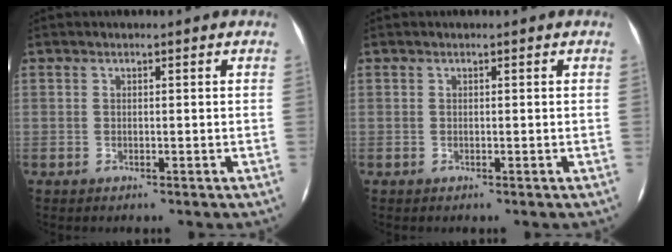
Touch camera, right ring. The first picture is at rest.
{"total": 0.0}